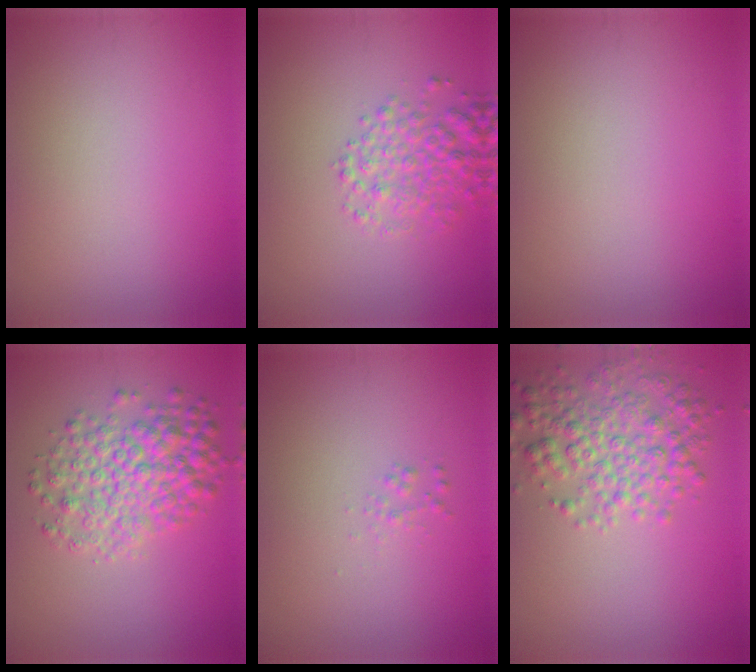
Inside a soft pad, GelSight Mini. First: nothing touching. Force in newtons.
{"total": 3.5, "press": 3.5, "slide": 0.2}
{"total": 0.0}
{"total": 5.8, "press": 5.8, "slide": 0.1}
{"total": 0.7, "press": 0.7, "slide": 0.0}
{"total": 4.9, "press": 4.9, "slide": 0.1}